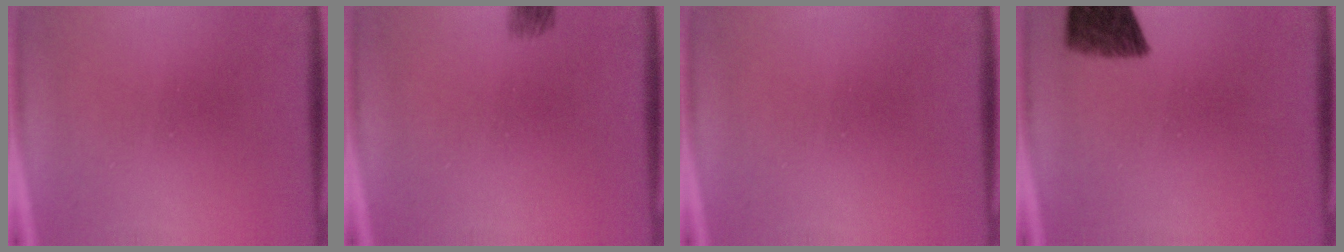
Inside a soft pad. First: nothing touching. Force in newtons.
{"total": 3.4}
{"total": 0.0}
{"total": 7.4}